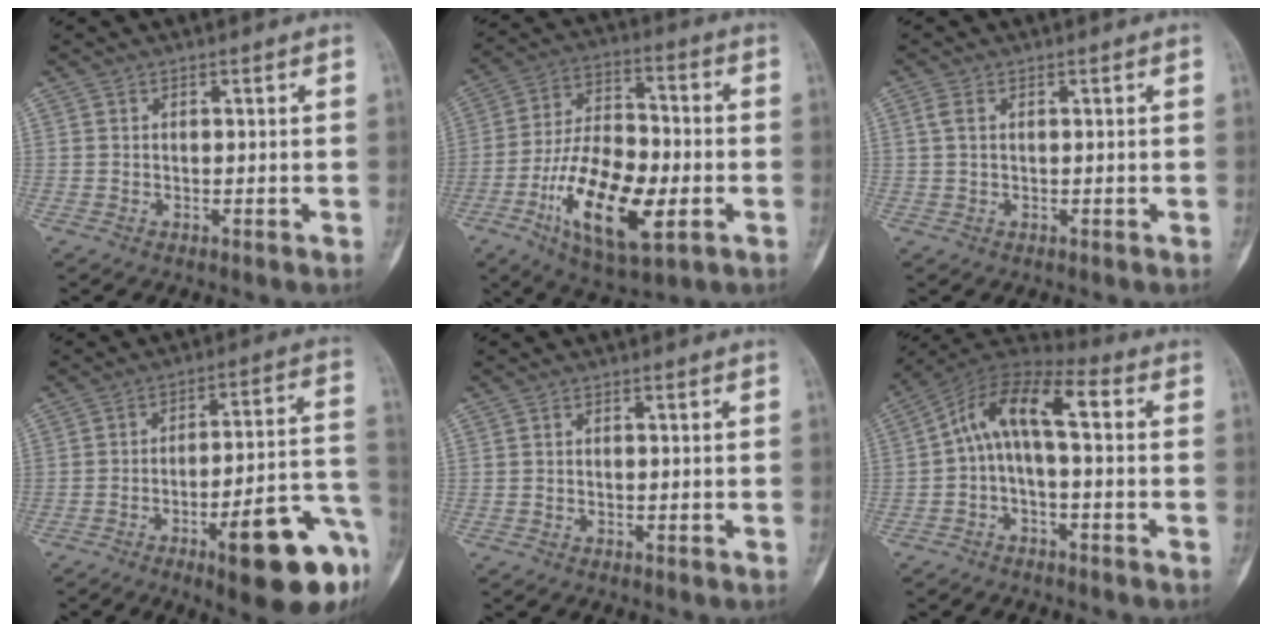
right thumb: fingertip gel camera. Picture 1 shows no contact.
{"total": 19.4, "force": [-5.9, 8.9, 16.3], "torque": [-0.279, 0.019, -0.095]}
{"total": 1.7, "force": [0.5, 1.0, 1.3], "torque": [-0.038, 0.006, 0.010]}
{"total": 20.2, "force": [-9.0, 4.7, 17.4], "torque": [-0.184, 0.050, -0.120]}
{"total": 0.0}
{"total": 11.3, "force": [0.5, 5.0, 10.1], "torque": [-0.176, 0.054, -0.006]}